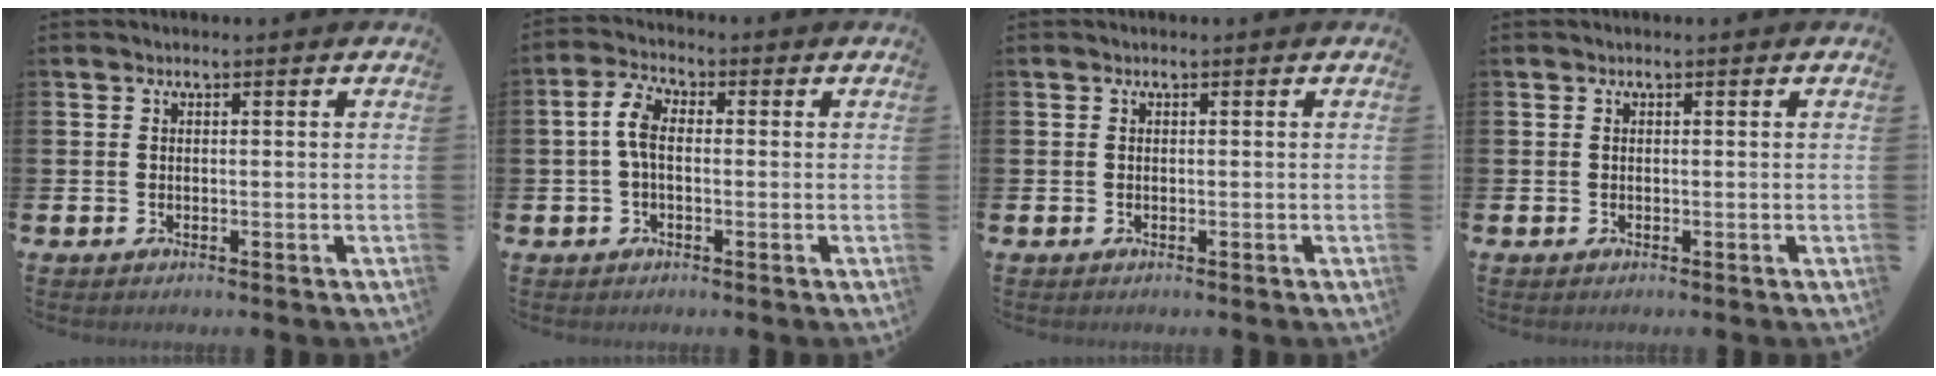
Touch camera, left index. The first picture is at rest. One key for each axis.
{"total": 4.8, "fx": 0.4, "fy": 2.6, "fz": 4.0, "tx": -0.086, "ty": 0.009, "tz": 0.004}
{"total": 0.0}
{"total": 0.0}